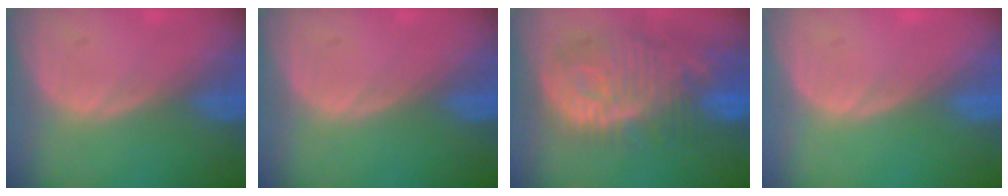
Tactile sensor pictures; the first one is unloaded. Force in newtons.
{"total": 0.0}
{"total": 12.5, "press": 11.1, "slide": 5.8}
{"total": 0.0}